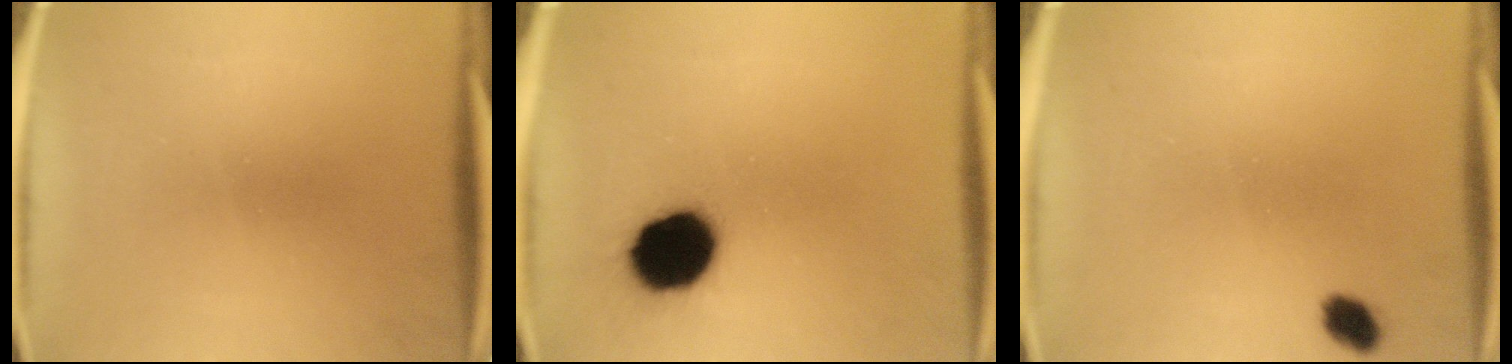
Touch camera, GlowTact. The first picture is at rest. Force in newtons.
{"total": 14.6}
{"total": 2.8}